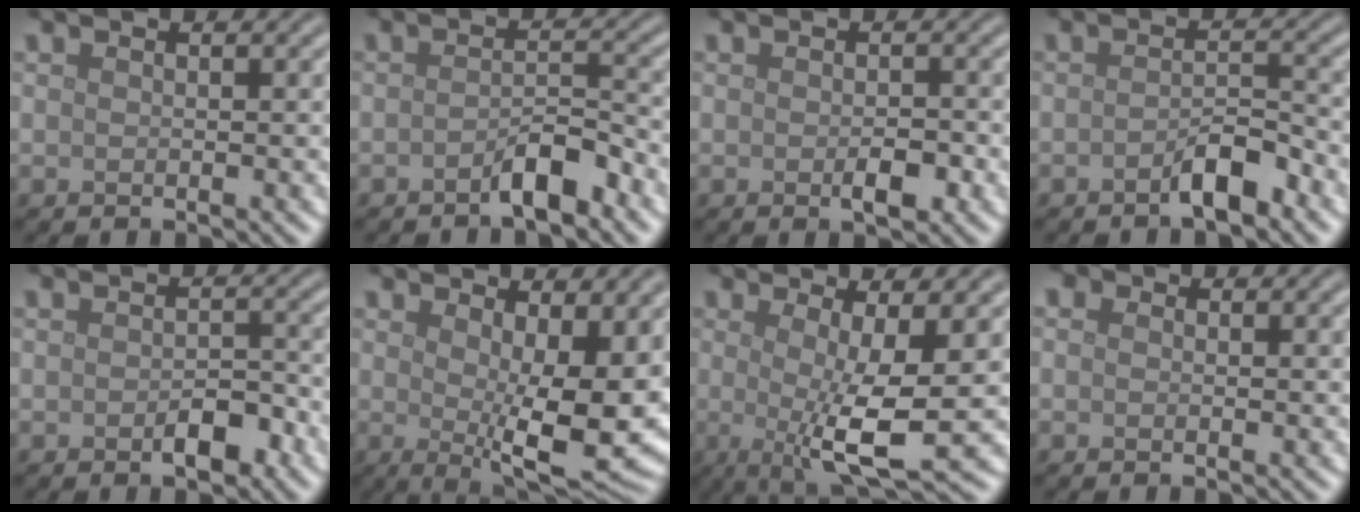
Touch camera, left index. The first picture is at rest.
{"total": 2.9, "force": [-2.0, 0.7, 2.0], "torque": [-0.031, 0.010, -0.036]}
{"total": 2.0, "force": [-0.7, 0.8, 1.6], "torque": [-0.023, -0.002, -0.011]}
{"total": 2.9, "force": [-1.9, 0.8, 2.0], "torque": [-0.031, 0.008, -0.034]}
{"total": 2.5, "force": [-1.2, 1.2, 1.8], "torque": [-0.024, 0.002, -0.019]}
{"total": 9.9, "force": [0.8, 3.3, 9.2], "torque": [-0.128, -0.024, 0.018]}
{"total": 6.9, "force": [-0.3, 1.7, 6.7], "torque": [-0.097, -0.012, -0.005]}
{"total": 1.3, "force": [0.5, 0.9, 0.8], "torque": [-0.006, 0.003, -0.007]}